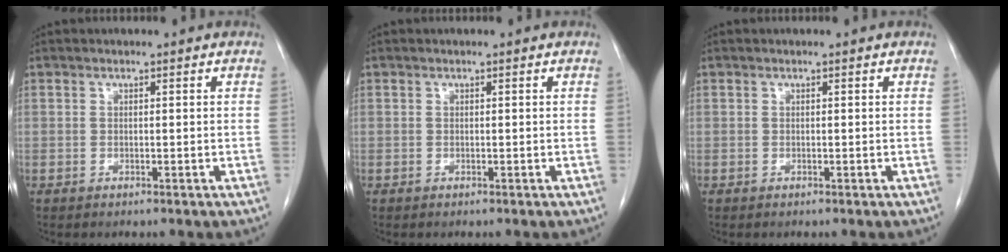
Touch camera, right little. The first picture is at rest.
{"total": 0.0}
{"total": 0.0}